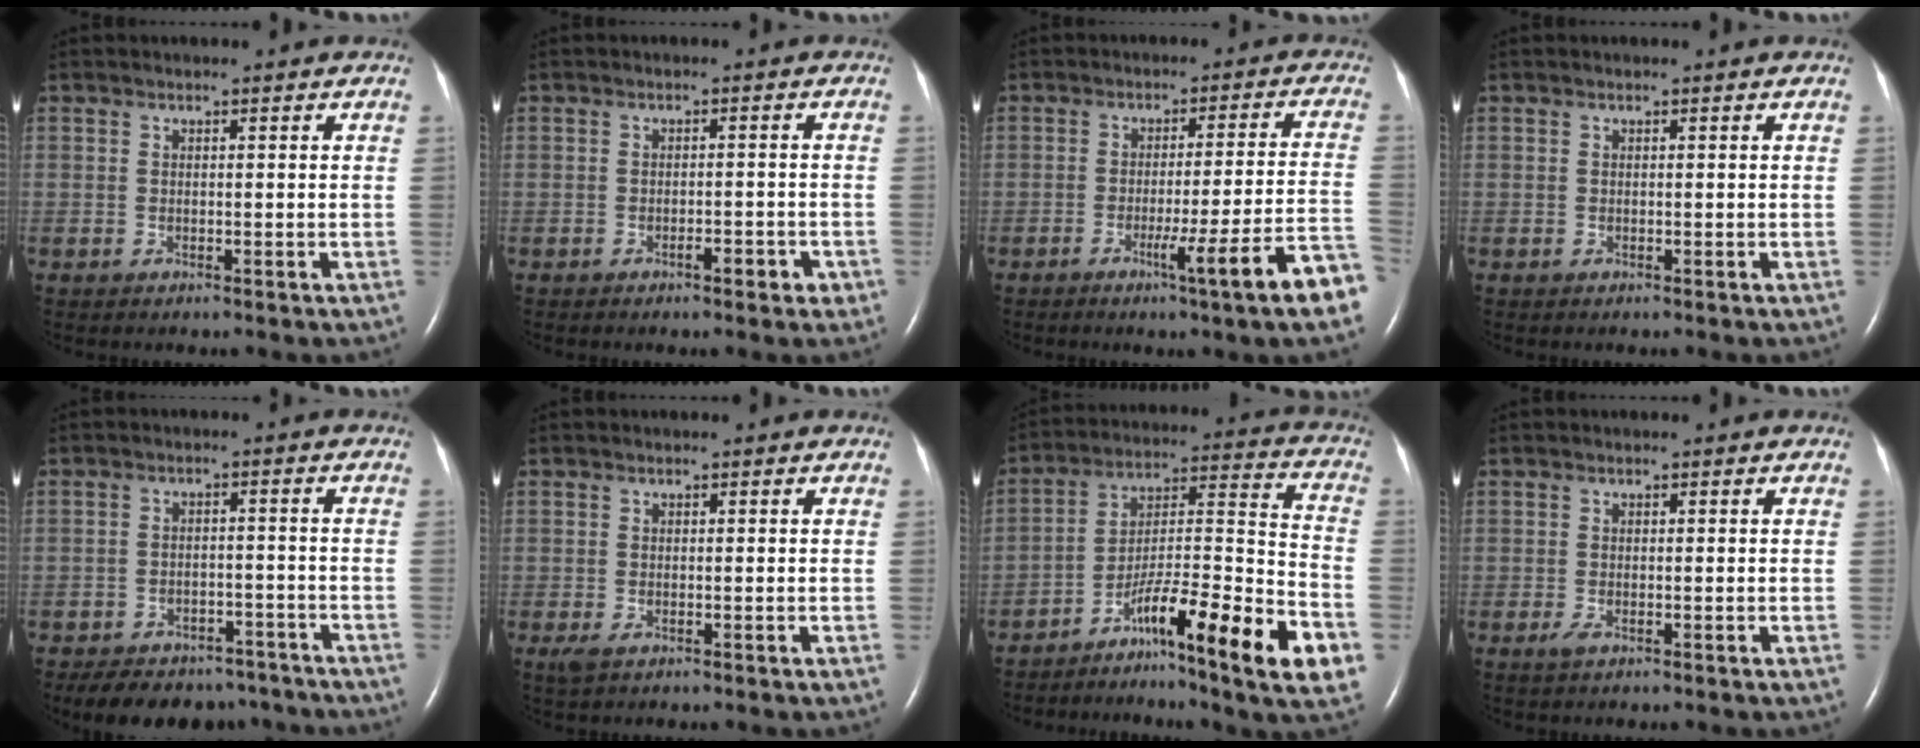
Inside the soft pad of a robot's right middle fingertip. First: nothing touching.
{"total": 1.8, "force": [-1.1, 0.6, 1.3], "torque": [-0.023, 0.001, -0.013]}
{"total": 12.1, "force": [-6.4, -1.9, 10.1], "torque": [-0.119, -0.011, -0.091]}
{"total": 0.0}
{"total": 13.4, "force": [-11.1, 6.3, 4.1], "torque": [-0.071, 0.005, -0.137]}
{"total": 1.3, "force": [-0.5, 0.6, 1.0], "torque": [-0.025, -0.005, -0.005]}
{"total": 19.0, "force": [-10.4, 0.4, 15.9], "torque": [-0.232, -0.004, -0.165]}
{"total": 0.9, "force": [-0.5, 0.3, 0.7], "torque": [-0.018, -0.002, -0.008]}